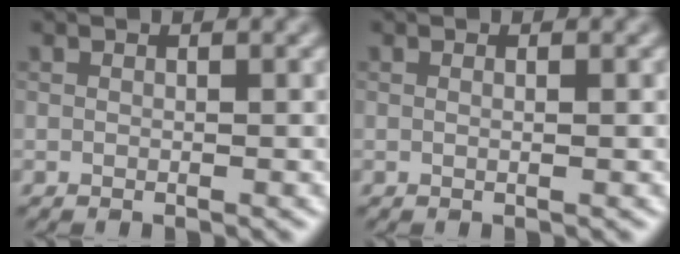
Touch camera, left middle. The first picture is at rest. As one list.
[{"total": 0.6, "force": [-0.4, 0.2, 0.5], "torque": [-0.002, 0.003, -0.007]}]